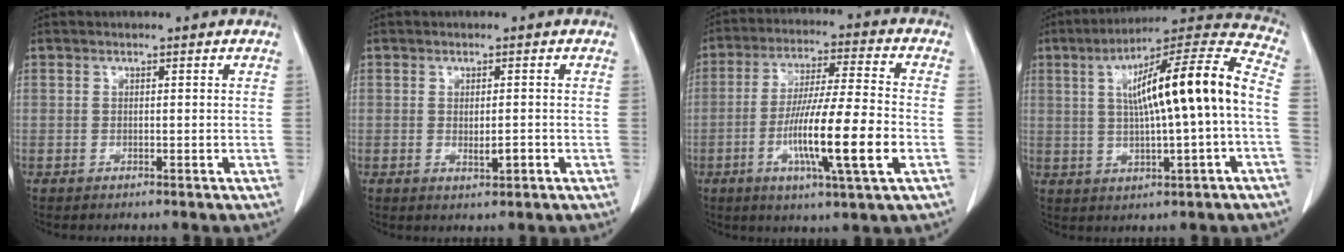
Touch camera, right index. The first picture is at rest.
{"total": 2.2, "force": [-0.6, 0.6, 2.0], "torque": [-0.034, -0.004, -0.005]}
{"total": 14.6, "force": [-4.1, 0.3, 14.0], "torque": [-0.256, -0.012, -0.074]}
{"total": 17.1, "force": [0.9, 1.1, 17.0], "torque": [-0.271, 0.033, 0.013]}